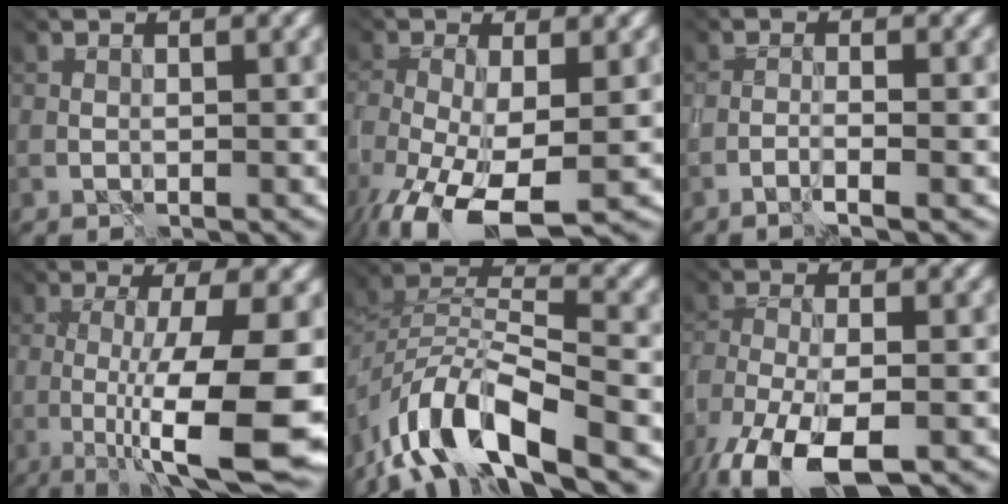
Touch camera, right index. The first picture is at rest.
{"total": 10.2, "force": [-4.7, 5.1, 7.6], "torque": [-0.162, -0.051, -0.067]}
{"total": 1.5, "force": [-1.2, -0.7, 0.6], "torque": [-0.016, 0.001, -0.028]}
{"total": 10.9, "force": [-2.9, 2.1, 10.3], "torque": [-0.160, -0.021, -0.041]}
{"total": 9.1, "force": [-6.7, 2.8, 5.4], "torque": [-0.098, 0.000, -0.140]}
{"total": 9.5, "force": [-6.1, 4.0, 6.2], "torque": [-0.139, -0.030, -0.110]}